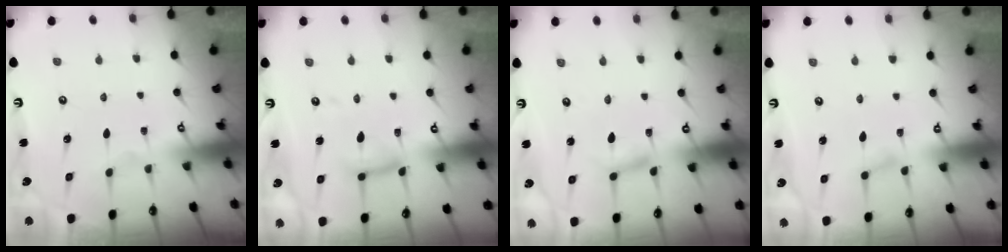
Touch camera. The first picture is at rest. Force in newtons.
{"total": 10.7, "press": 10.7, "slide": 1.0}
{"total": 2.8, "press": 2.8, "slide": 0.2}
{"total": 2.8, "press": 2.8, "slide": 0.2}